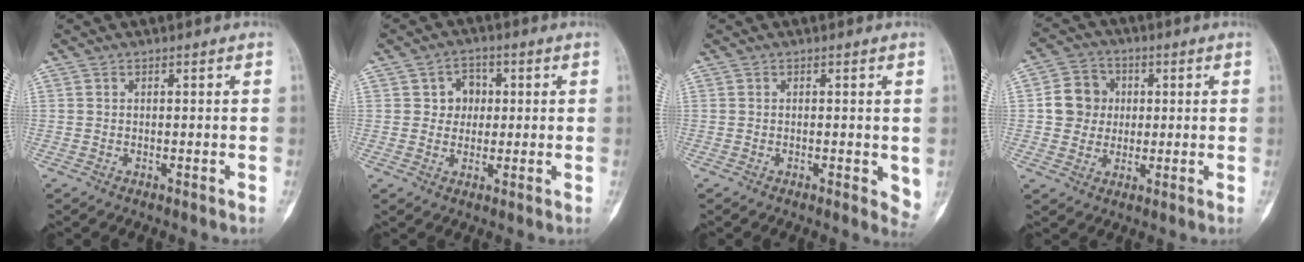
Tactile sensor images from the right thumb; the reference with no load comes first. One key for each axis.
{"total": 5.1, "fx": 0.8, "fy": 4.6, "fz": 2.2, "tx": 0.006, "ty": 0.007, "tz": 0.006}
{"total": 3.1, "fx": -0.2, "fy": 1.5, "fz": 2.7, "tx": -0.018, "ty": -0.007, "tz": -0.005}
{"total": 10.8, "fx": 0.5, "fy": 10.1, "fz": 3.9, "tx": -0.033, "ty": 0.022, "tz": 0.000}